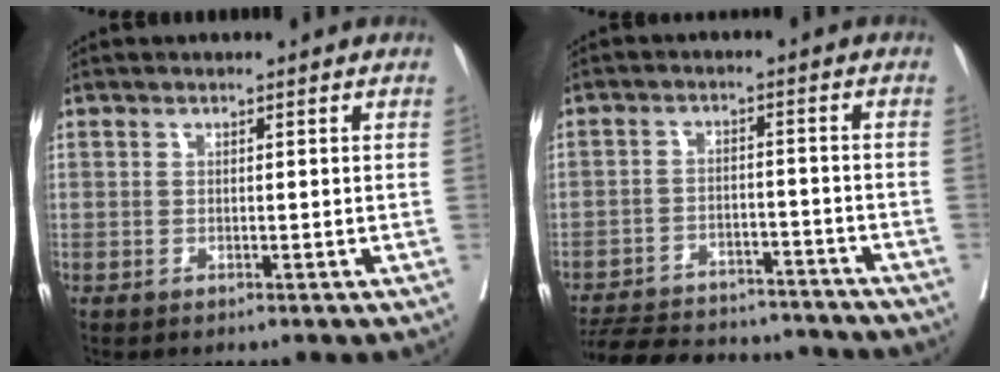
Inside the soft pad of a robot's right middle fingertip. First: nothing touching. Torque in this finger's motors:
{"motor_torque": [1.00, -1.14, 0.23, 0.08]}